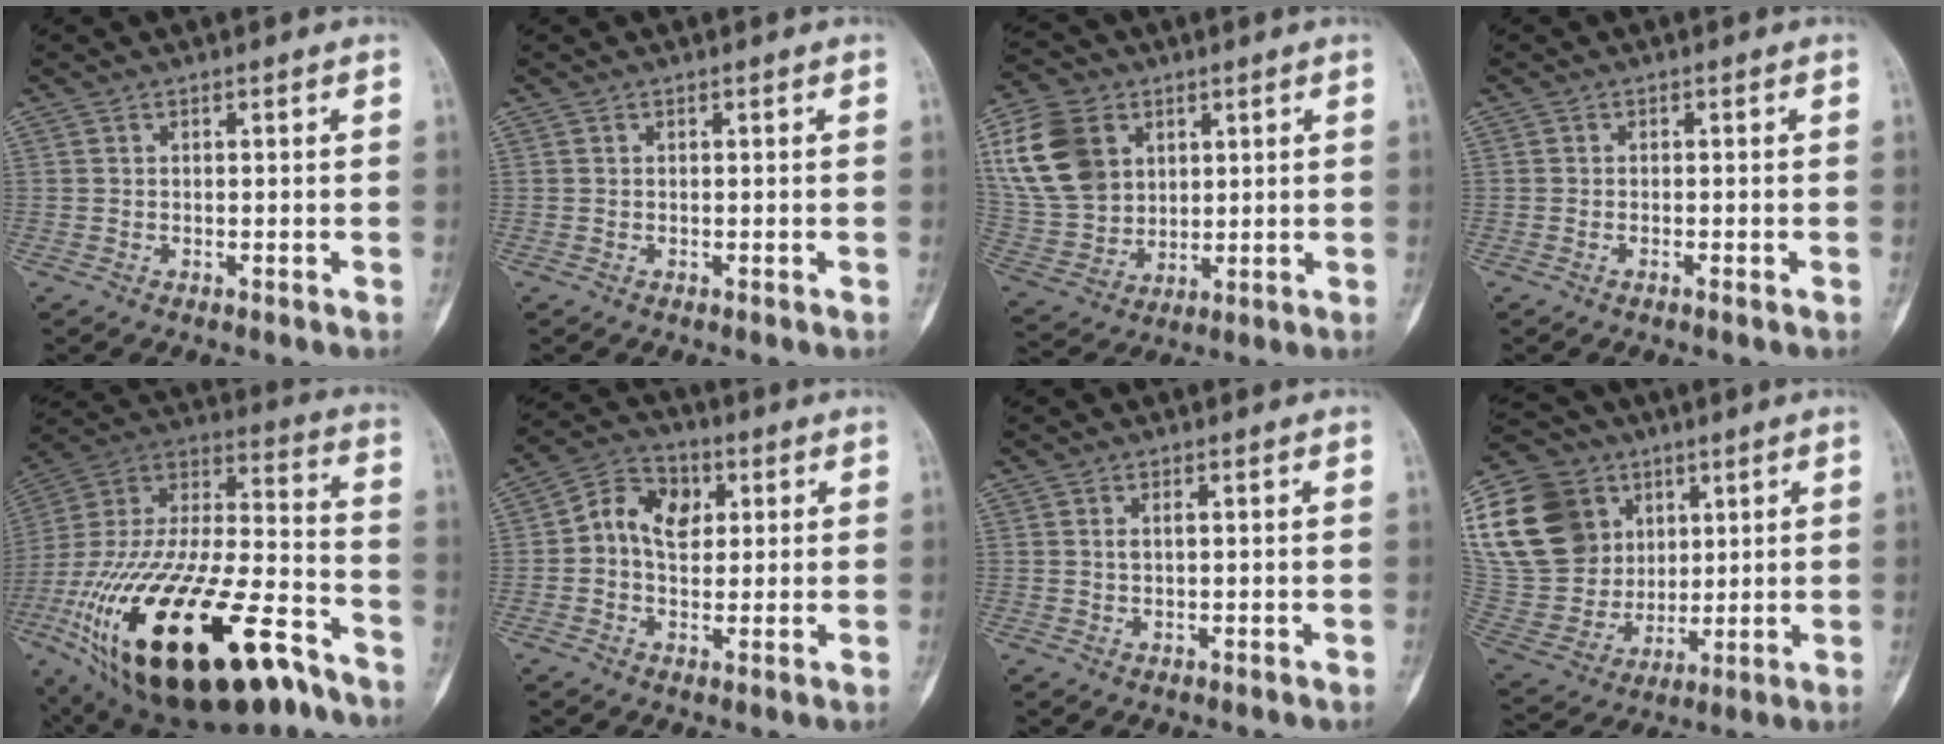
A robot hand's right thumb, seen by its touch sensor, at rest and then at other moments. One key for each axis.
{"total": 0.0}
{"total": 16.4, "fx": 5.6, "fy": 12.3, "fz": 9.2, "tx": -0.173, "ty": -0.006, "tz": 0.115}
{"total": 0.6, "fx": -0.4, "fy": 0.0, "fz": 0.4, "tx": -0.011, "ty": 0.004, "tz": -0.007}
{"total": 39.7, "fx": -19.9, "fy": 16.4, "fz": 30.2, "tx": -0.577, "ty": 0.038, "tz": -0.329}
{"total": 8.8, "fx": 1.5, "fy": 6.5, "fz": 5.8, "tx": -0.075, "ty": 0.012, "tz": 0.018}
{"total": 1.3, "fx": 0.4, "fy": 0.5, "fz": 1.2, "tx": -0.022, "ty": 0.002, "tz": 0.008}
{"total": 29.7, "fx": 10.2, "fy": 23.5, "fz": 15.1, "tx": -0.336, "ty": 0.036, "tz": 0.216}